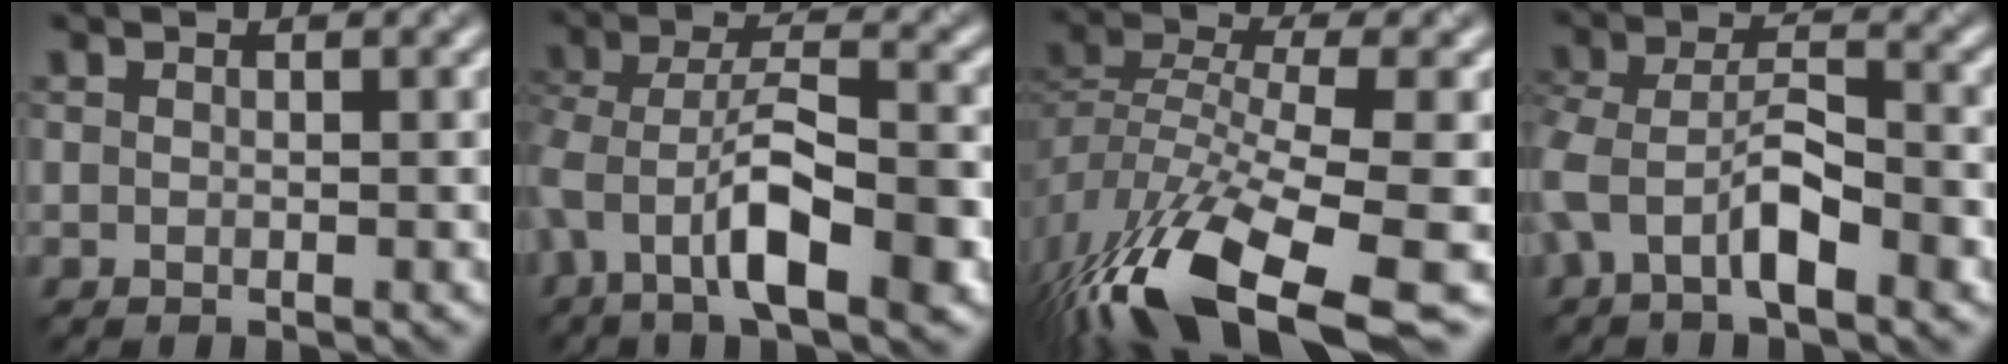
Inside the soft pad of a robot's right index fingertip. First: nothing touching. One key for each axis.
{"total": 7.4, "fx": -2.2, "fy": 3.4, "fz": 6.3, "tx": -0.115, "ty": 0.017, "tz": -0.042}
{"total": 12.0, "fx": -7.1, "fy": 4.1, "fz": 8.8, "tx": -0.190, "ty": -0.013, "tz": -0.127}
{"total": 4.8, "fx": -1.9, "fy": 2.1, "fz": 3.8, "tx": -0.078, "ty": 0.013, "tz": -0.038}